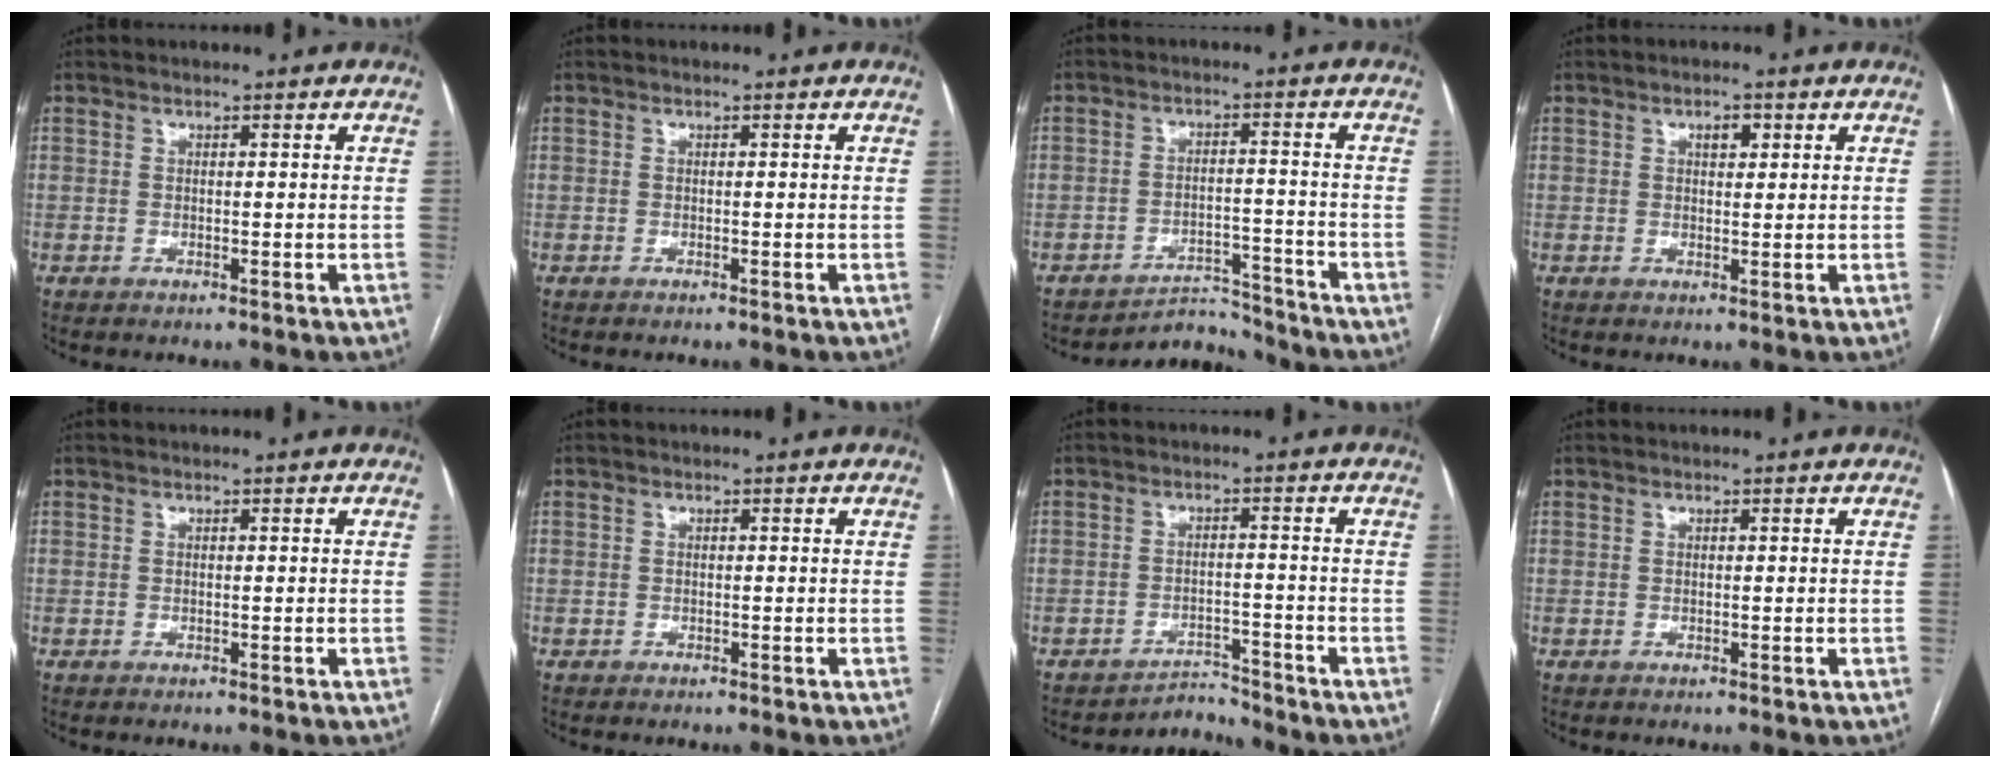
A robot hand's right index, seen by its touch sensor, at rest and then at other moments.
{"total": 0.0}
{"total": 5.2, "force": [-5.0, 0.6, -1.4], "torque": [0.028, 0.019, -0.075]}
{"total": 2.1, "force": [0.9, 1.0, 1.6], "torque": [-0.024, 0.003, 0.014]}
{"total": 0.0}
{"total": 1.3, "force": [-0.8, 1.0, -0.2], "torque": [0.003, 0.007, -0.016]}
{"total": 3.4, "force": [-3.1, 0.0, -1.3], "torque": [0.026, 0.004, -0.046]}
{"total": 0.0}